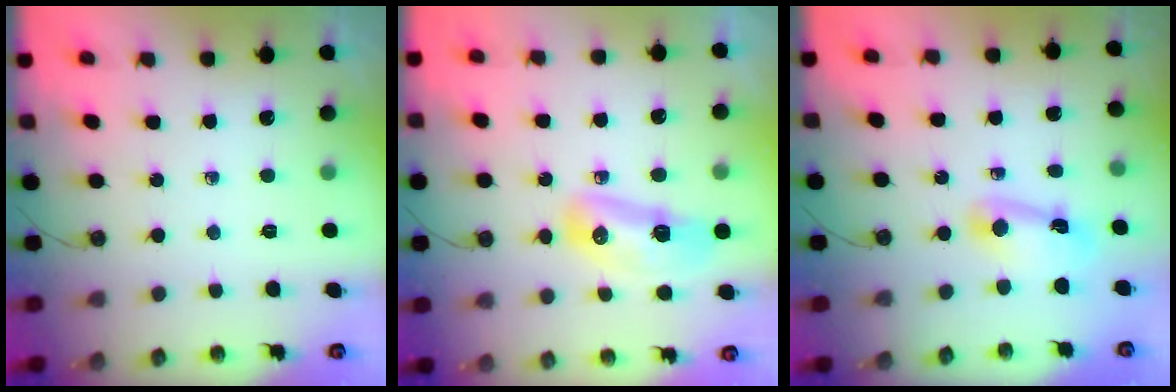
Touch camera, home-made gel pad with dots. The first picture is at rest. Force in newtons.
{"total": 9.8, "press": 9.7, "slide": 1.4}
{"total": 9.5, "press": 6.0, "slide": 7.4}